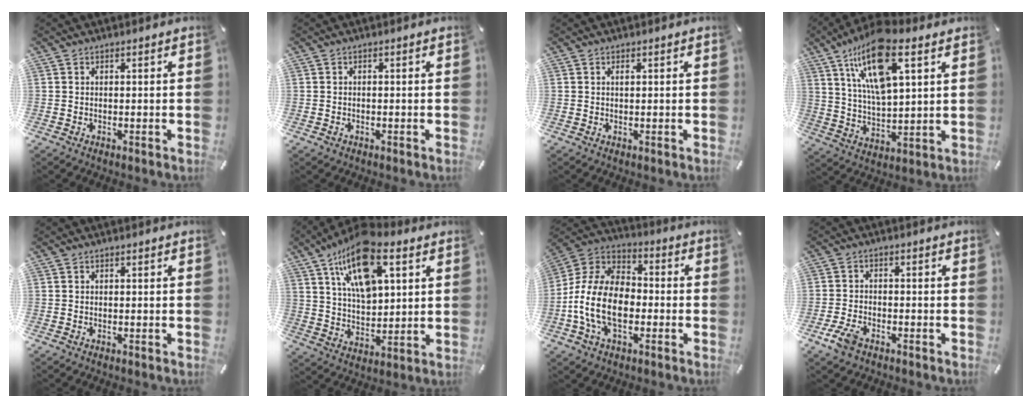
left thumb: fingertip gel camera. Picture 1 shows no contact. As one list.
[{"total": 0.8, "force": [-0.3, 0.6, 0.4], "torque": [-0.007, 0.003, -0.007]}, {"total": 0.6, "force": [0.2, 0.2, 0.5], "torque": [-0.011, 0.001, 0.004]}, {"total": 16.3, "force": [8.8, 6.3, 12.1], "torque": [-0.243, -0.026, 0.146]}, {"total": 0.0}, {"total": 16.4, "force": [8.8, 8.2, 11.2], "torque": [-0.213, -0.024, 0.152]}, {"total": 14.8, "force": [-4.8, 9.7, 10.2], "torque": [-0.236, 0.020, -0.094]}, {"total": 4.8, "force": [-2.9, 2.5, 2.9], "torque": [-0.071, 0.009, -0.059]}]